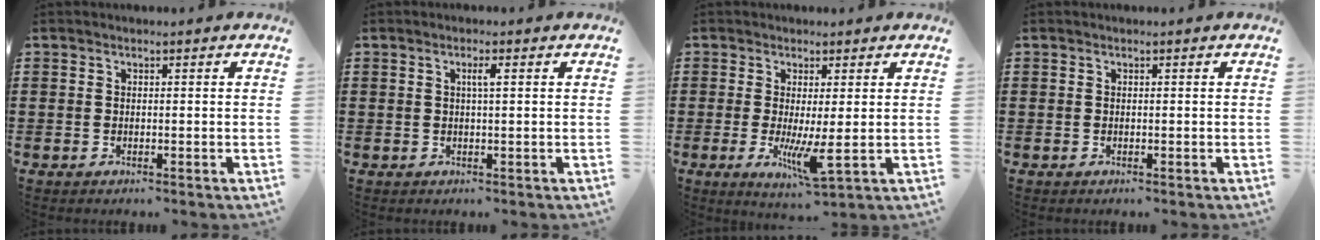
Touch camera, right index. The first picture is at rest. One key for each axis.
{"total": 1.6, "fx": 0.4, "fy": 0.0, "fz": 1.6, "tx": -0.030, "ty": 0.000, "tz": 0.005}
{"total": 5.6, "fx": -0.4, "fy": 0.9, "fz": 5.5, "tx": -0.104, "ty": -0.022, "tz": -0.008}
{"total": 0.0}